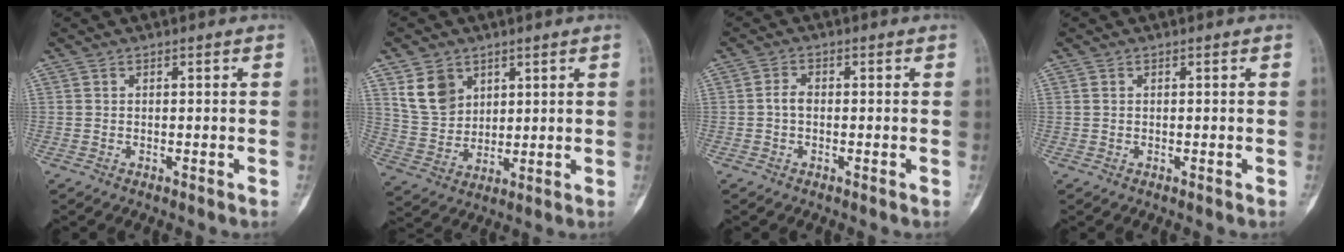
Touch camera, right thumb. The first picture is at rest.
{"total": 9.1, "force": [4.5, 6.7, 4.2], "torque": [-0.060, -0.022, 0.101]}
{"total": 2.1, "force": [-0.3, 1.4, 1.6], "torque": [-0.026, 0.006, -0.012]}
{"total": 0.7, "force": [0.2, 0.5, 0.5], "torque": [-0.011, 0.002, 0.006]}